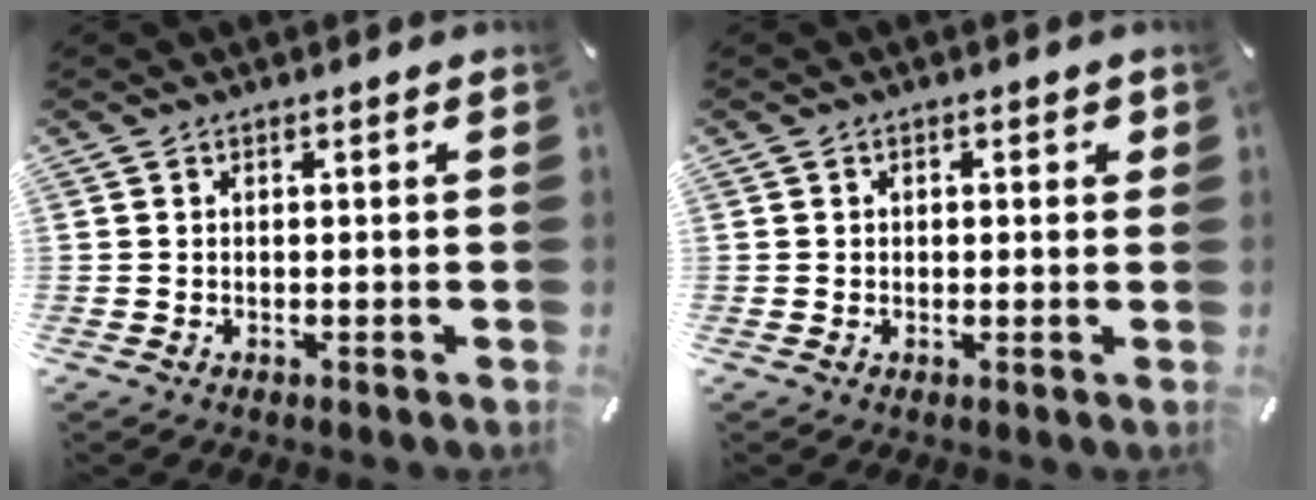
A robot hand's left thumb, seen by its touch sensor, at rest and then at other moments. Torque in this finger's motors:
{"motor_torque": [0.08, -0.23, -0.03, 0.04, -0.02]}